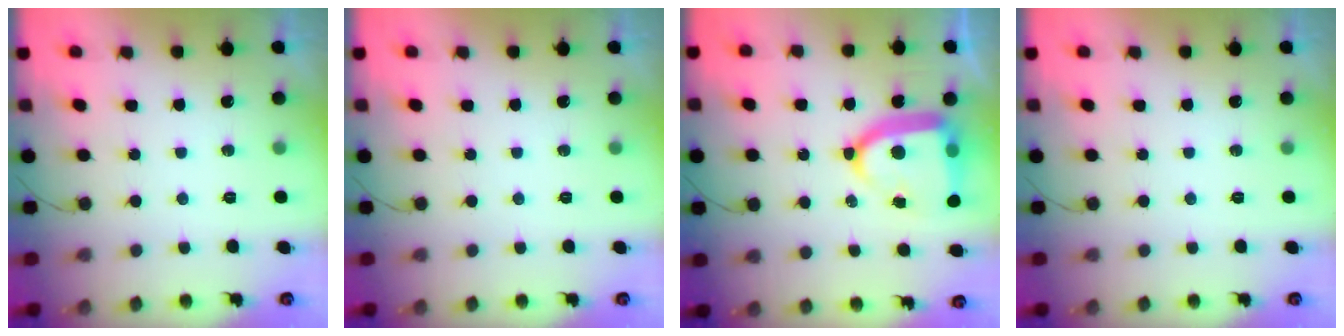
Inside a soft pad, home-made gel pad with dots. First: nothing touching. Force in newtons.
{"total": 0.0}
{"total": 15.7, "press": 15.6, "slide": 1.4}
{"total": 0.0}